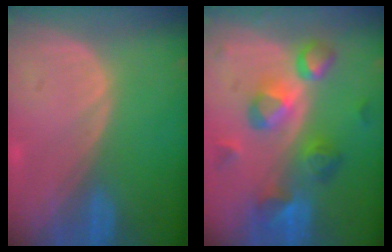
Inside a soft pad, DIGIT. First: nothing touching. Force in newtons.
{"total": 9.2, "press": 8.6, "slide": 3.3}